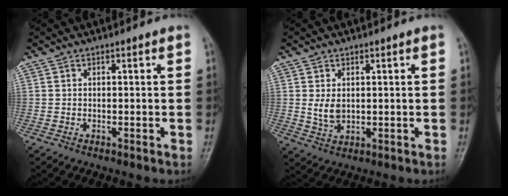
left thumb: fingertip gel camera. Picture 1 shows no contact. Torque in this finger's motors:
{"motor_torque": [0.05, 0.04, 0.40, -0.22, 0.01]}